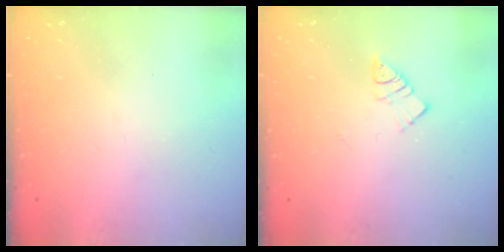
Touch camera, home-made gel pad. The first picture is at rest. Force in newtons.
{"total": 5.6, "press": 5.6, "slide": 0.2}